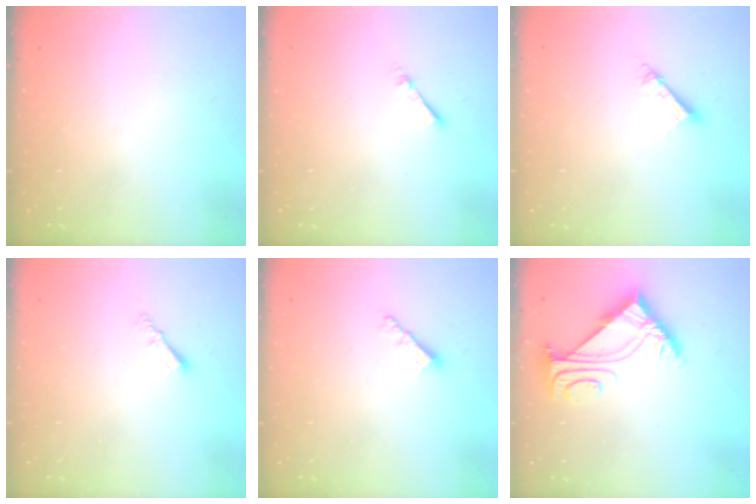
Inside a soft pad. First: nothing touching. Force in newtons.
{"total": 1.9, "press": 1.9, "slide": 0.3}
{"total": 4.3, "press": 4.3, "slide": 0.3}
{"total": 2.0, "press": 2.0, "slide": 0.3}
{"total": 2.9, "press": 2.9, "slide": 0.3}
{"total": 4.9, "press": 4.8, "slide": 0.7}